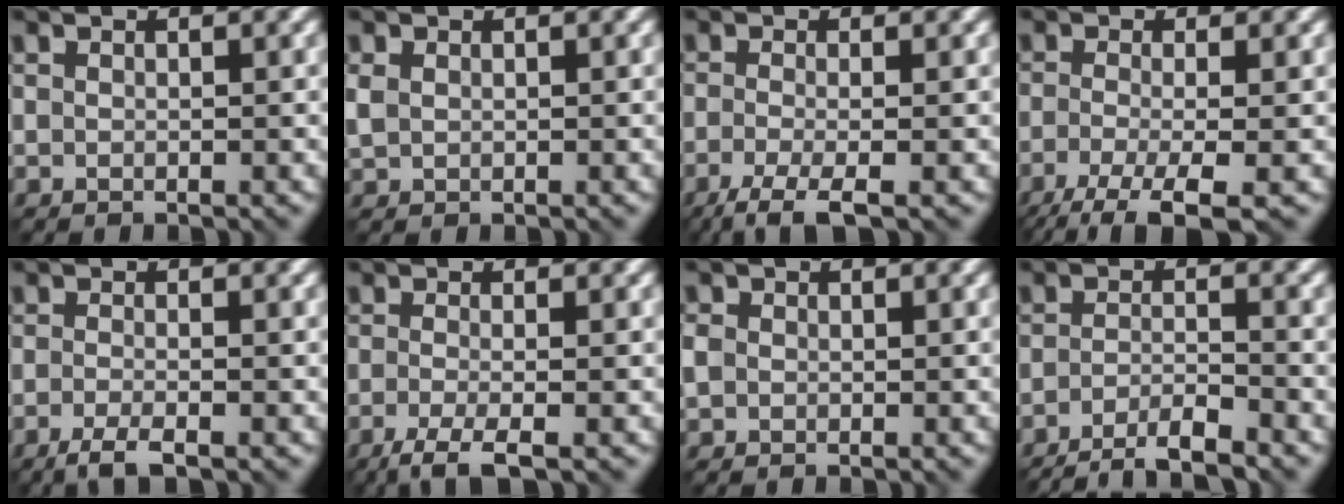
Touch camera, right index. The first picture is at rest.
{"total": 1.3, "force": [0.4, 1.0, 0.7], "torque": [-0.017, 0.002, 0.010]}
{"total": 3.7, "force": [-2.1, 0.9, 2.9], "torque": [-0.054, -0.008, -0.049]}
{"total": 5.7, "force": [-3.2, 1.5, 4.4], "torque": [-0.076, -0.010, -0.066]}
{"total": 2.3, "force": [-1.5, 0.5, 1.7], "torque": [-0.036, -0.005, -0.034]}
{"total": 3.3, "force": [-1.9, 0.7, 2.6], "torque": [-0.050, -0.008, -0.046]}
{"total": 1.6, "force": [0.1, 1.5, 0.6], "torque": [-0.011, 0.000, -0.003]}
{"total": 4.8, "force": [-3.8, 0.9, 2.9], "torque": [-0.042, 0.001, -0.073]}